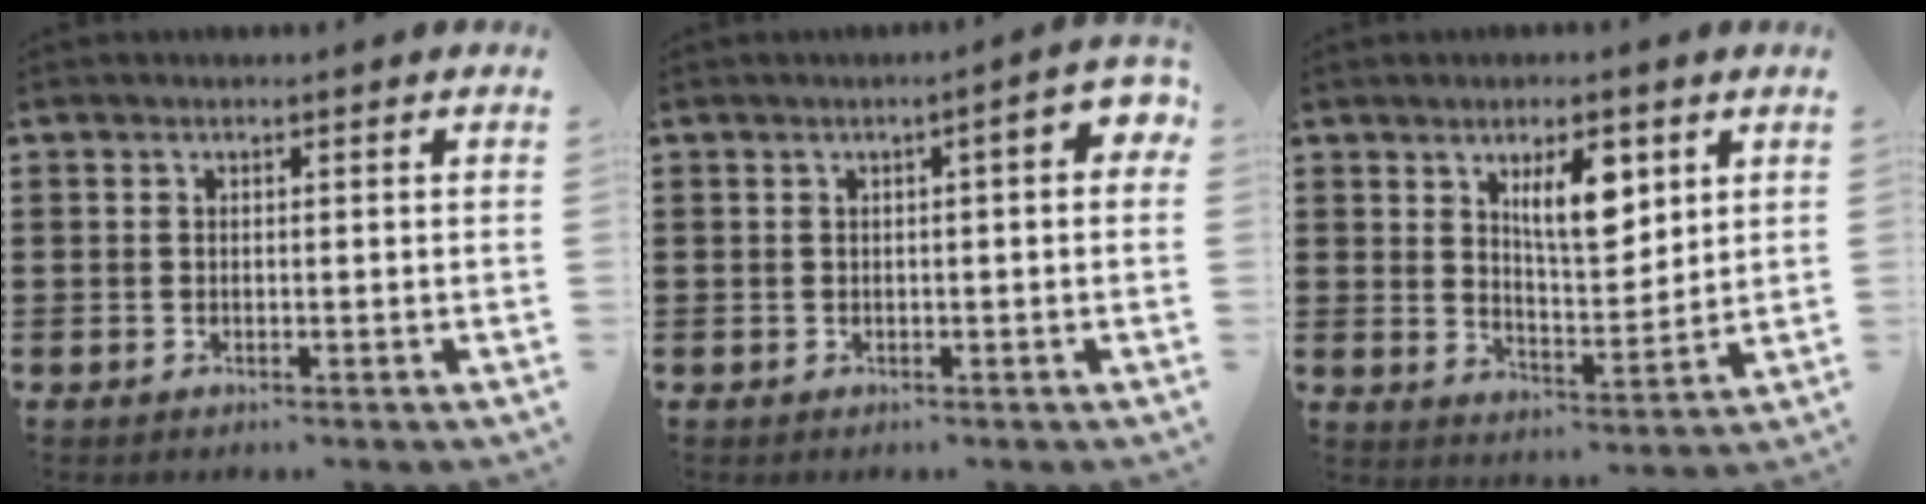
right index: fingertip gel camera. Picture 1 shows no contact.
{"total": 2.5, "force": [0.0, 0.3, 2.4], "torque": [-0.042, 0.001, 0.000]}
{"total": 8.2, "force": [4.0, 3.4, 6.4], "torque": [-0.103, -0.007, 0.063]}